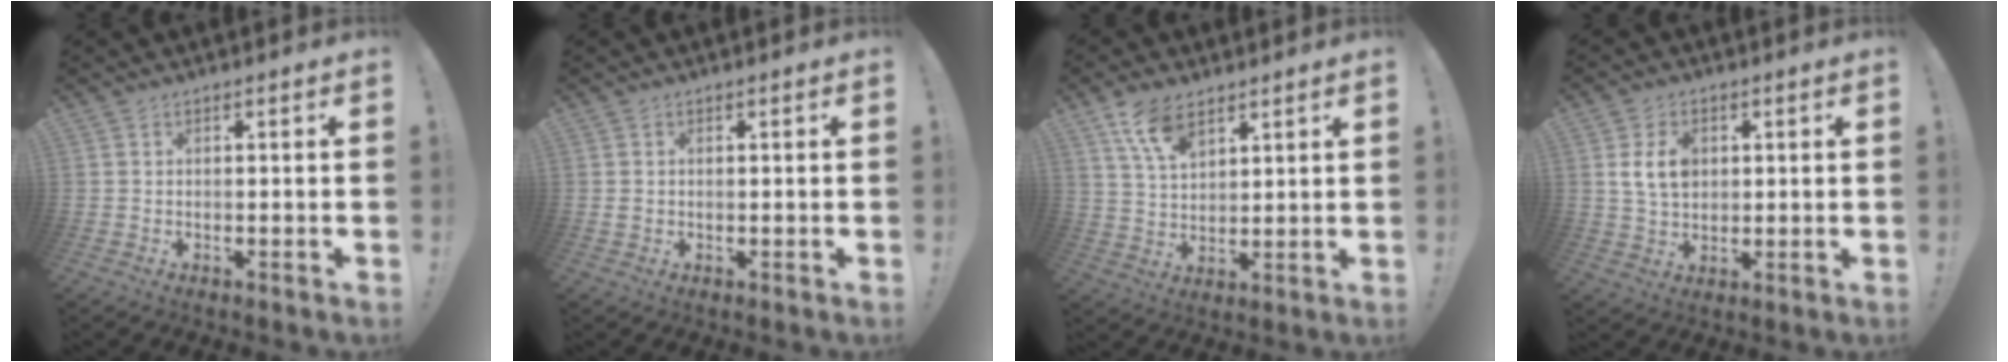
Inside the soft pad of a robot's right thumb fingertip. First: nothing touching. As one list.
[{"total": 1.0, "force": [0.5, 0.8, 0.4], "torque": [0.001, 0.000, 0.007]}, {"total": 9.4, "force": [6.2, 4.4, 5.5], "torque": [-0.105, -0.024, 0.118]}, {"total": 8.3, "force": [1.9, 6.0, 5.4], "torque": [-0.105, 0.002, 0.035]}]